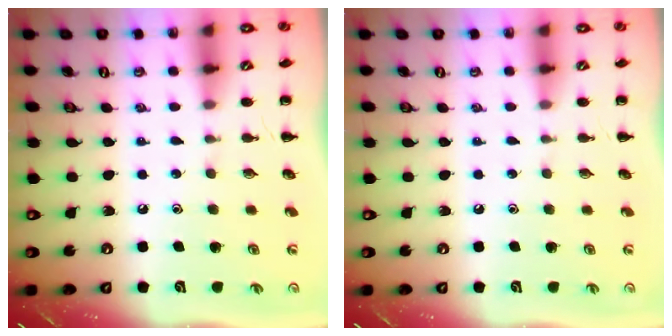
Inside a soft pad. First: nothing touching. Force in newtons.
{"total": 0.0}